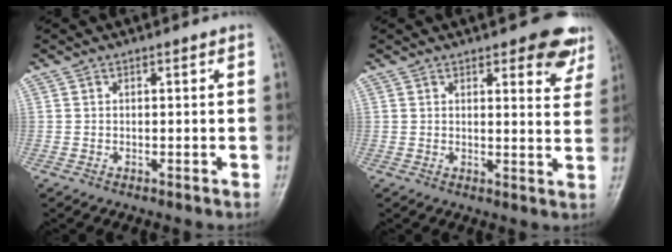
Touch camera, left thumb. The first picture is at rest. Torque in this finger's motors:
{"motor_torque": [0.12, 0.05, -0.19, 0.03, 0.08]}